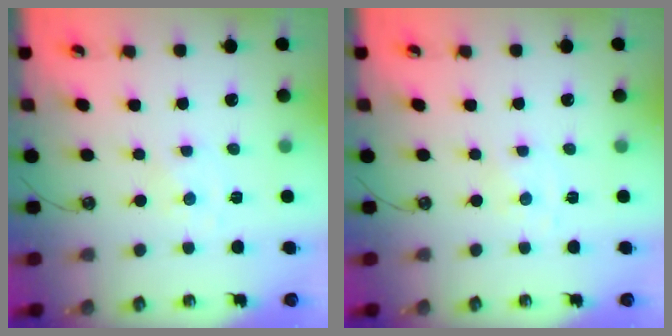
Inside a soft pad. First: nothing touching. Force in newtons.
{"total": 0.0}